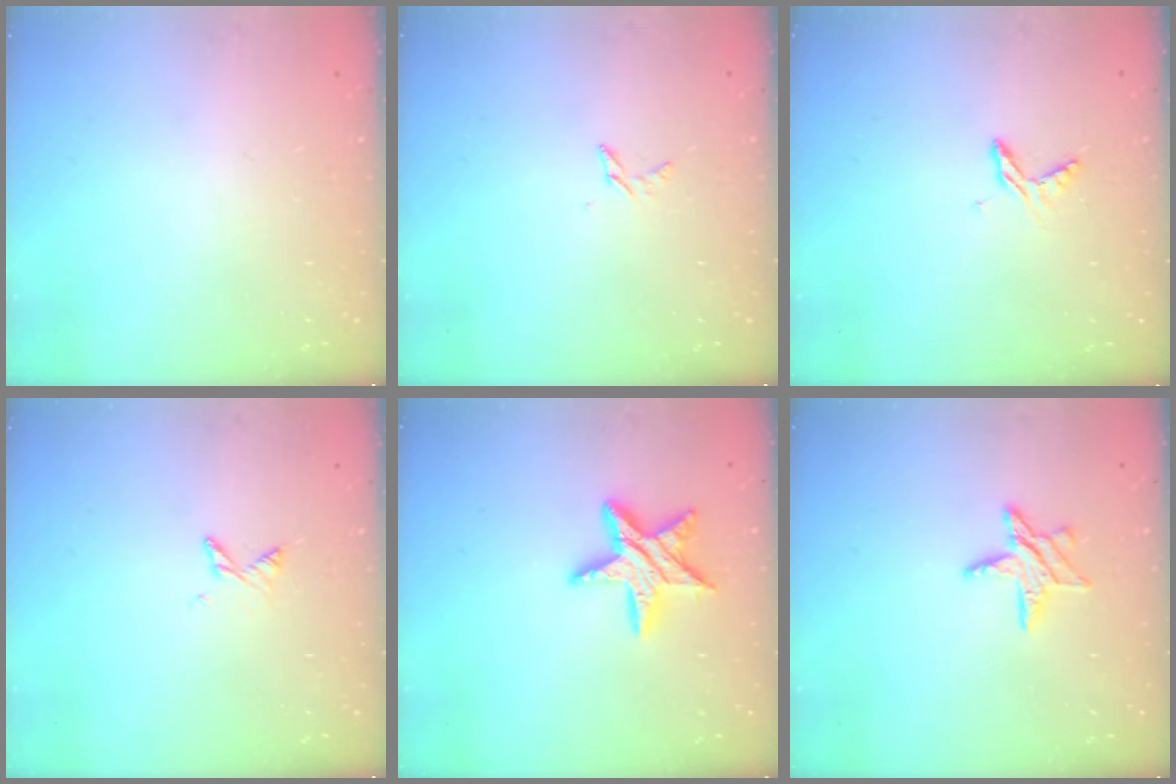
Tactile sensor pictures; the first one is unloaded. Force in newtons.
{"total": 3.4, "press": 3.3, "slide": 0.3}
{"total": 5.3, "press": 5.2, "slide": 0.5}
{"total": 3.9, "press": 3.8, "slide": 0.5}
{"total": 11.7, "press": 11.7, "slide": 0.8}
{"total": 8.6, "press": 8.6, "slide": 0.5}